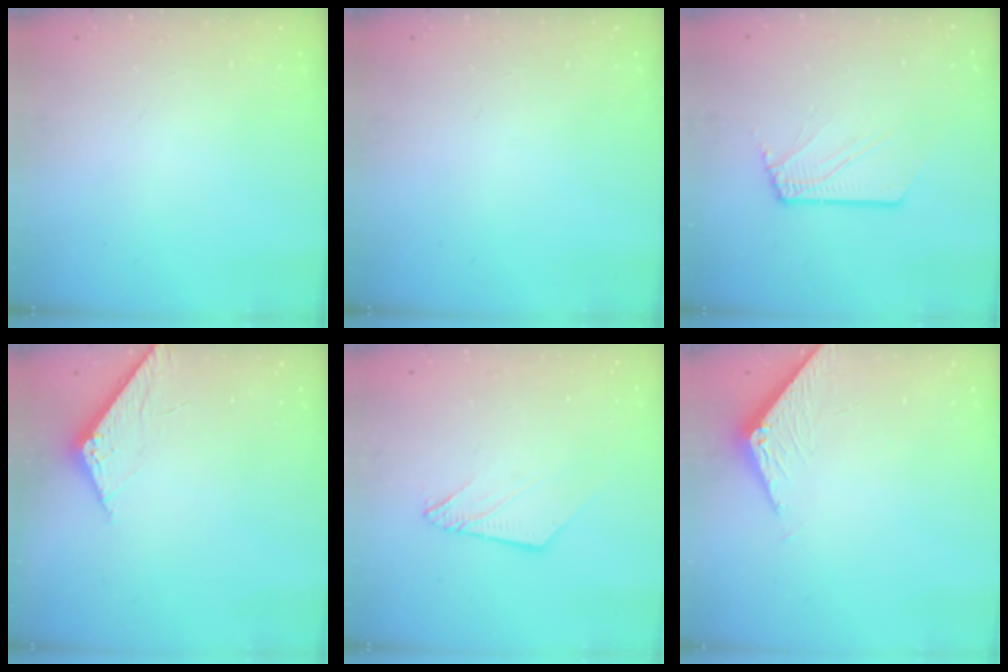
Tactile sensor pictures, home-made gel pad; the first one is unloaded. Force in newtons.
{"total": 0.0}
{"total": 2.5, "press": 2.5, "slide": 0.3}
{"total": 5.4, "press": 5.4, "slide": 0.1}
{"total": 5.8, "press": 5.8, "slide": 0.3}
{"total": 4.0, "press": 4.0, "slide": 0.1}